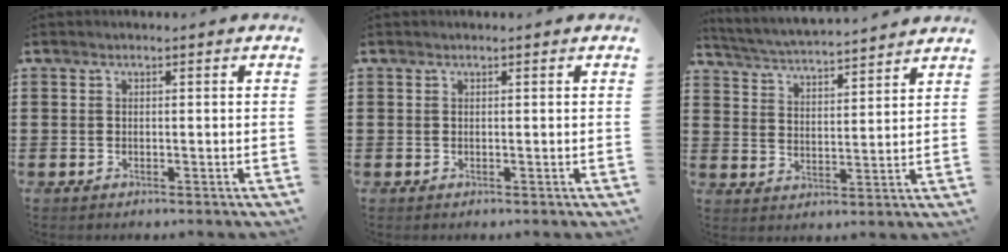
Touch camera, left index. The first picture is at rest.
{"total": 0.0}
{"total": 4.0, "force": [4.0, -0.5, 0.5], "torque": [-0.032, -0.032, 0.063]}